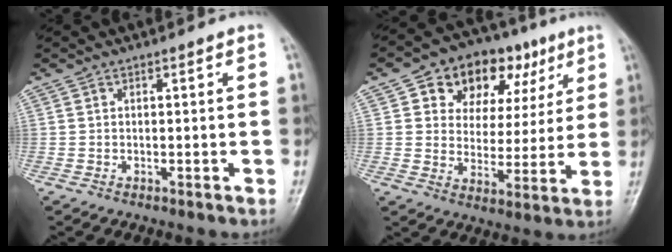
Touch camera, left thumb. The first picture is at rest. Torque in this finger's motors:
{"motor_torque": [-0.14, 0.11, 0.03, -0.23, 0.17]}